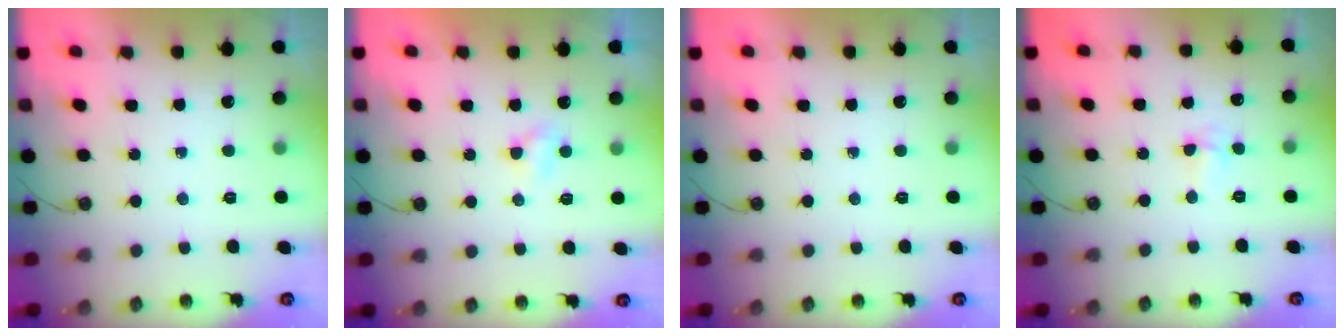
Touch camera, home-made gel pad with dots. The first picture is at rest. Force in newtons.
{"total": 2.0, "press": 2.0, "slide": 0.3}
{"total": 0.0}
{"total": 3.4, "press": 3.4, "slide": 0.5}